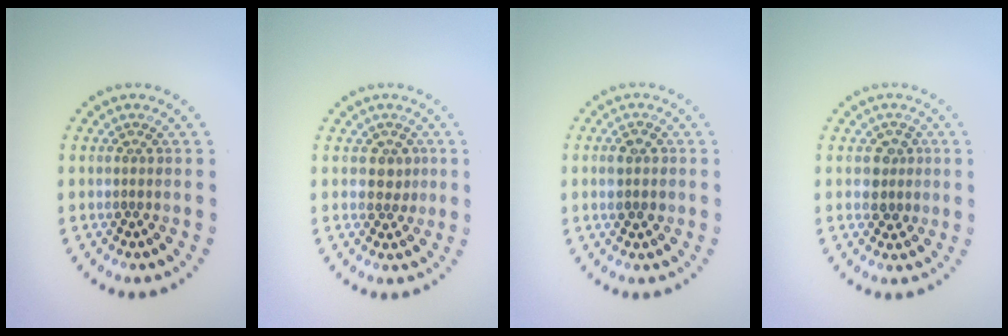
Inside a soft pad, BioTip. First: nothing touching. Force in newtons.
{"total": 1.7, "press": 1.5, "slide": 0.8}
{"total": 2.5, "press": 2.5, "slide": 0.2}
{"total": 2.1, "press": 2.0, "slide": 0.8}